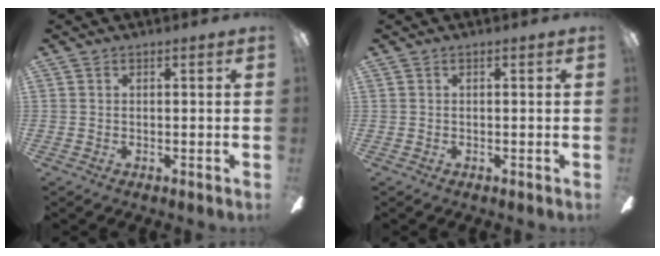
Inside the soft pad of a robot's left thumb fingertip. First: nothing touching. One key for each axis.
{"total": 0.0}